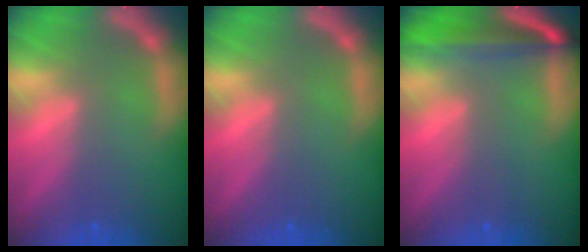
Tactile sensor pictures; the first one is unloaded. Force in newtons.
{"total": 0.0}
{"total": 7.1}